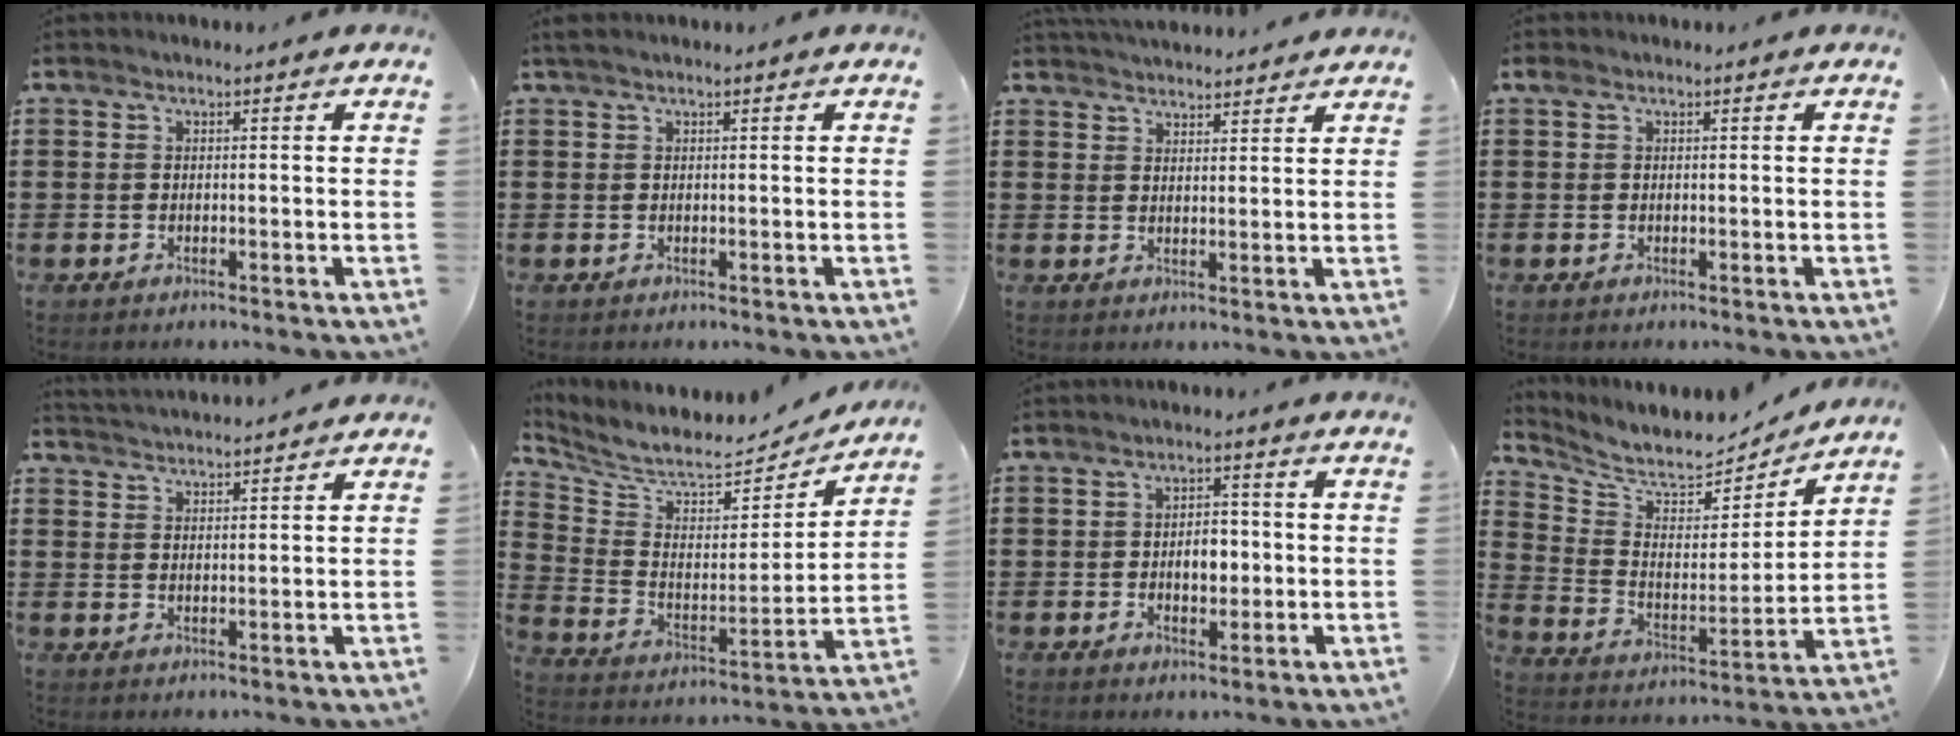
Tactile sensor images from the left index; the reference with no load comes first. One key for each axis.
{"total": 0.6, "fx": 0.4, "fy": 0.0, "fz": 0.4, "tx": -0.008, "ty": 0.001, "tz": 0.008}
{"total": 3.2, "fx": 3.2, "fy": 0.2, "fz": 0.0, "tx": -0.008, "ty": -0.007, "tz": 0.061}
{"total": 0.6, "fx": 0.2, "fy": 0.5, "fz": 0.3, "tx": -0.008, "ty": 0.005, "tz": 0.004}
{"total": 2.7, "fx": 2.7, "fy": -0.3, "fz": -0.2, "tx": -0.004, "ty": -0.011, "tz": 0.050}
{"total": 6.9, "fx": 6.3, "fy": 1.6, "fz": 2.4, "tx": -0.081, "ty": -0.048, "tz": 0.106}
{"total": 4.0, "fx": -0.3, "fy": 2.3, "fz": 3.2, "tx": -0.049, "ty": 0.000, "tz": -0.013}
{"total": 7.3, "fx": 6.7, "fy": 1.8, "fz": 2.1, "tx": -0.070, "ty": -0.054, "tz": 0.112}